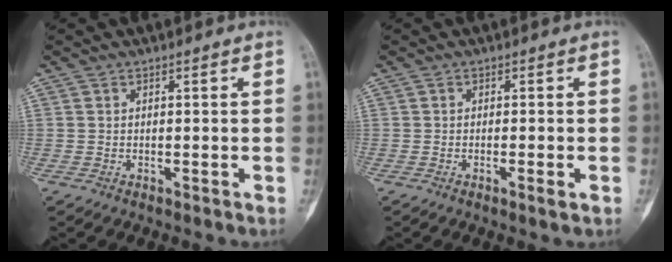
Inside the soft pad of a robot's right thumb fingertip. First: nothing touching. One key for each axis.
{"total": 1.8, "fx": -0.8, "fy": 0.2, "fz": 1.6, "tx": -0.025, "ty": -0.004, "tz": -0.014}